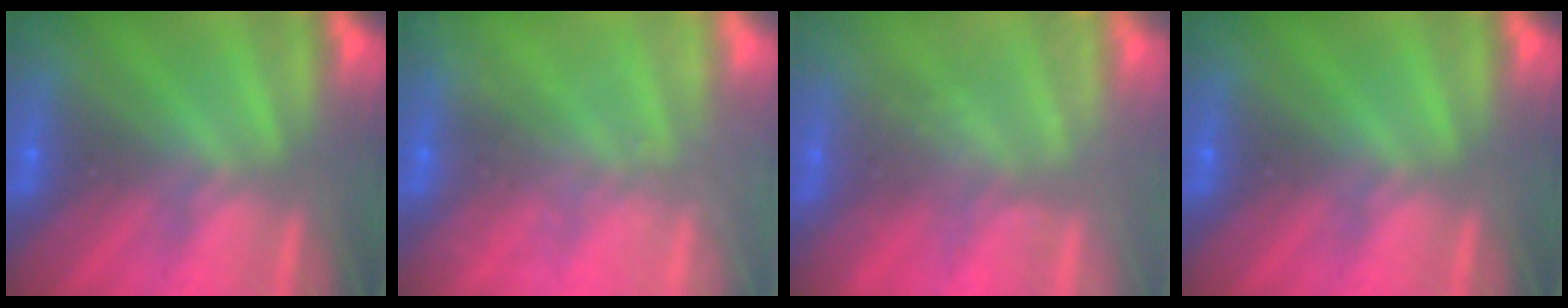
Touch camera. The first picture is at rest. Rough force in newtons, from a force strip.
{"total": 2.3}
{"total": 2.3}
{"total": 0.0}